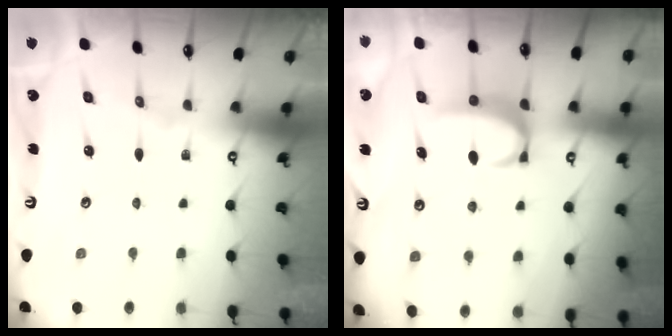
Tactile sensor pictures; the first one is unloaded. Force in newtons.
{"total": 3.6, "press": 3.6, "slide": 0.3}